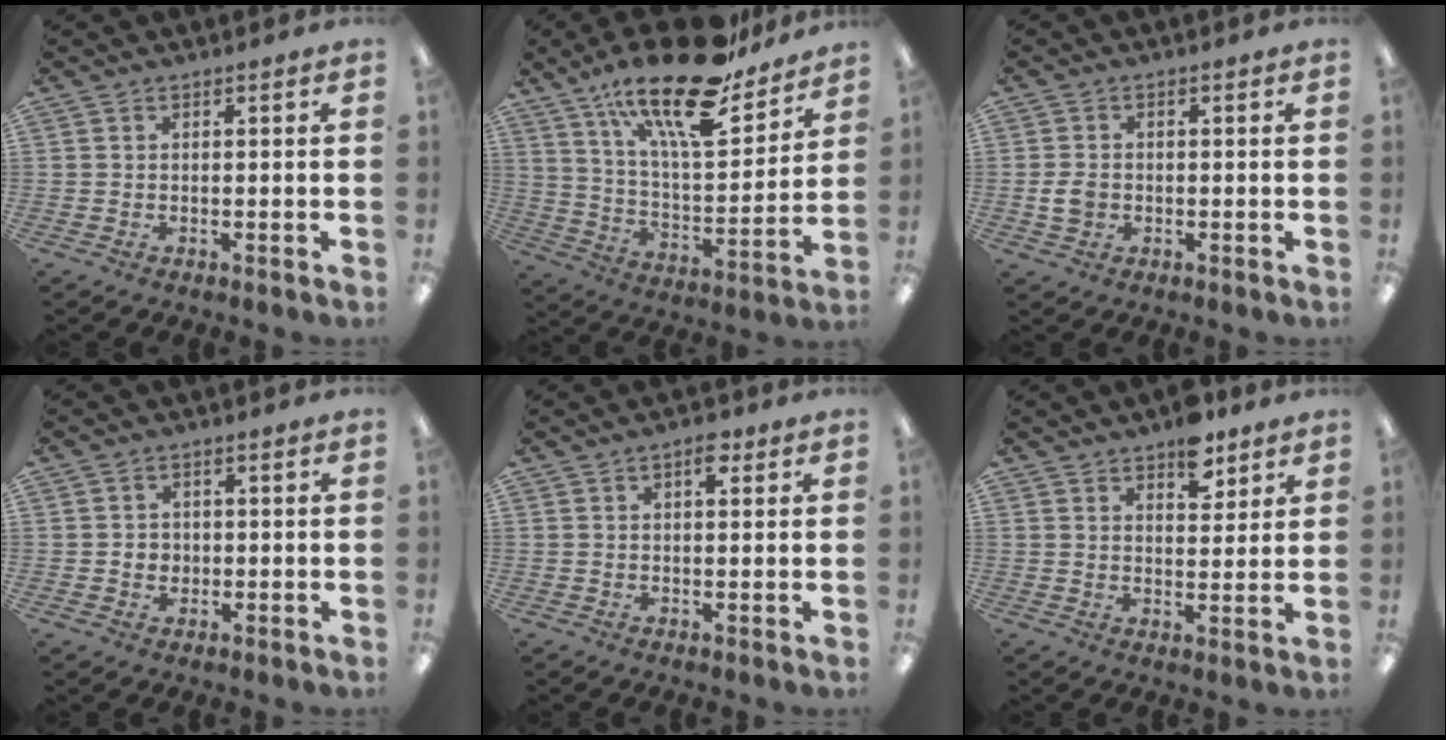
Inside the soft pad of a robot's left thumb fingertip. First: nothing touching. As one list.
[{"total": 23.3, "force": [16.8, 7.5, 14.3], "torque": [-0.234, -0.106, 0.281]}, {"total": 3.8, "force": [-0.5, 3.0, 2.2], "torque": [-0.045, 0.004, -0.010]}, {"total": 2.6, "force": [-0.1, 2.5, 0.7], "torque": [-0.008, 0.000, -0.006]}, {"total": 3.9, "force": [2.0, 1.9, 2.8], "torque": [-0.029, -0.007, 0.027]}, {"total": 8.1, "force": [5.6, 4.2, 4.1], "torque": [-0.039, -0.027, 0.093]}]